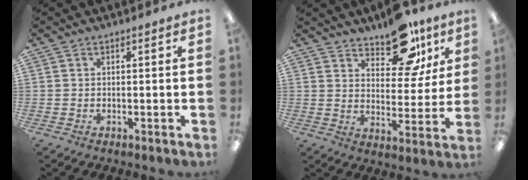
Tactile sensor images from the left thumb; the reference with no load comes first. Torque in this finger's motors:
{"motor_torque": [0.23, 0.30, 0.10, -0.23, 0.02]}